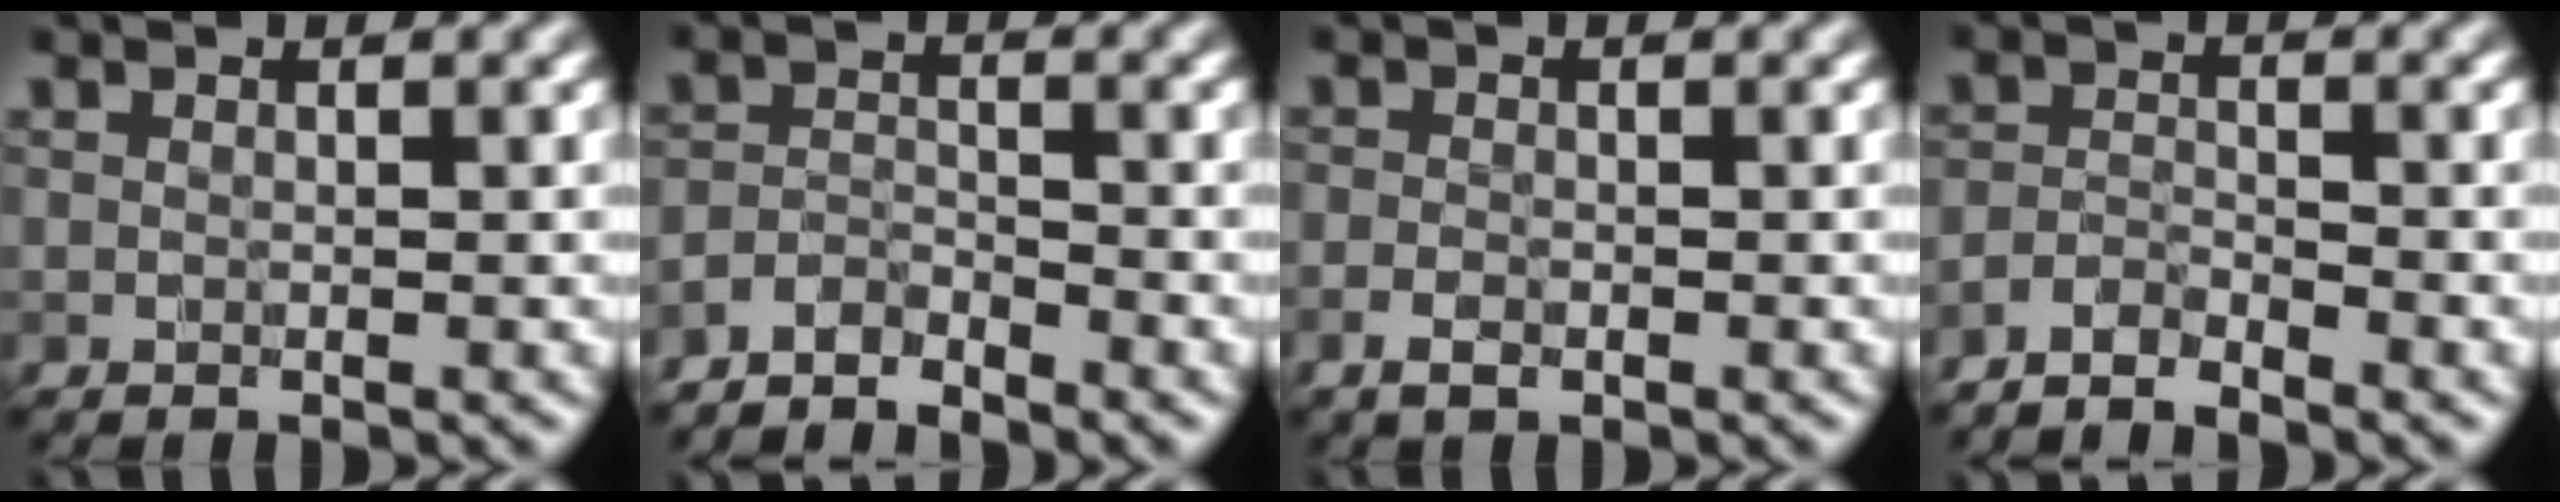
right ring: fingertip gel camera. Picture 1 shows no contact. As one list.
[{"total": 2.4, "force": [-2.4, 0.1, 0.2], "torque": [-0.003, 0.000, -0.054]}, {"total": 1.3, "force": [-0.6, 0.7, 0.9], "torque": [-0.015, 0.000, -0.015]}, {"total": 2.0, "force": [-1.9, 0.0, 0.3], "torque": [-0.004, 0.001, -0.045]}]